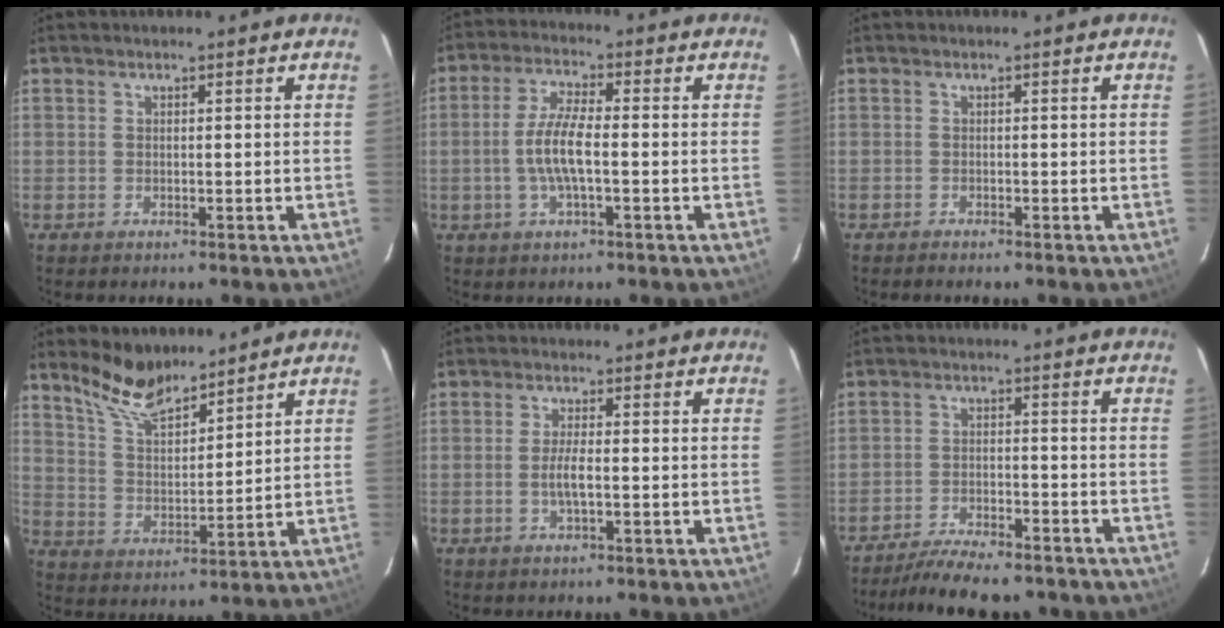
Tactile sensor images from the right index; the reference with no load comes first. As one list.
[{"total": 7.1, "force": [-1.3, 1.6, 6.8], "torque": [-0.137, 0.002, -0.027]}, {"total": 1.2, "force": [-1.1, 0.3, 0.4], "torque": [-0.018, -0.002, -0.019]}, {"total": 9.8, "force": [8.3, 3.1, 4.2], "torque": [-0.079, 0.002, 0.161]}, {"total": 3.2, "force": [-0.8, 0.6, 3.1], "torque": [-0.059, -0.004, -0.013]}, {"total": 13.3, "force": [-11.5, 3.5, 5.8], "torque": [-0.122, -0.007, -0.171]}]